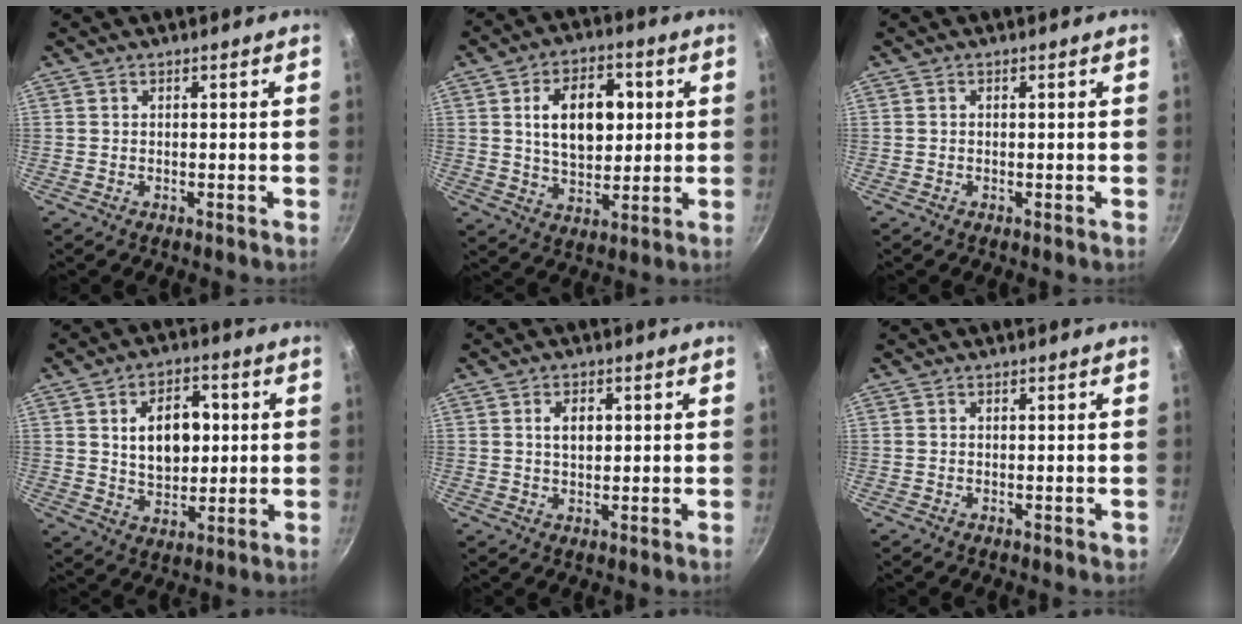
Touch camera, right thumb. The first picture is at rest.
{"total": 14.0, "force": [2.7, 9.0, 10.4], "torque": [-0.132, -0.004, 0.045]}
{"total": 0.0}
{"total": 12.0, "force": [2.0, 8.0, 8.7], "torque": [-0.104, -0.002, 0.036]}
{"total": 3.9, "force": [0.8, 2.5, 2.9], "torque": [-0.038, 0.002, 0.014]}
{"total": 0.7, "force": [-0.3, 0.4, 0.4], "torque": [-0.003, 0.002, -0.005]}